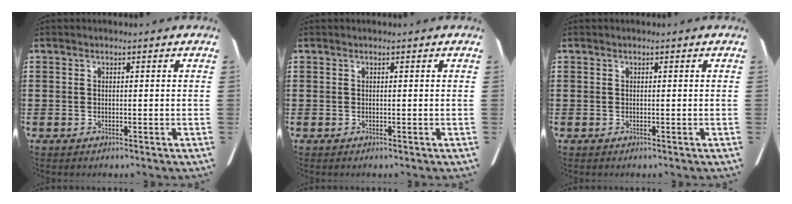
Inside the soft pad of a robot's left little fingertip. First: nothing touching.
{"total": 0.0}
{"total": 0.0}